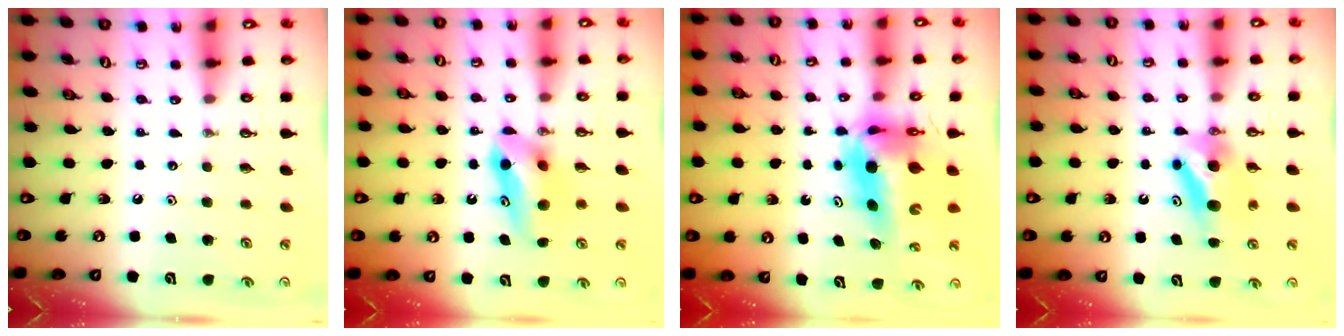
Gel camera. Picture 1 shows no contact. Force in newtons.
{"total": 8.2, "press": 8.0, "slide": 1.6}
{"total": 9.4, "press": 9.4, "slide": 0.9}
{"total": 6.9, "press": 6.6, "slide": 1.9}